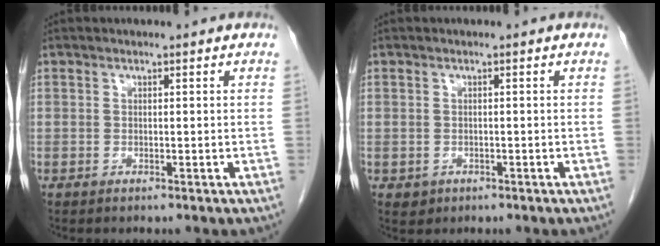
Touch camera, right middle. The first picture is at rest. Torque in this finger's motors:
{"motor_torque": [0.15, 0.05, 0.02, 0.00]}